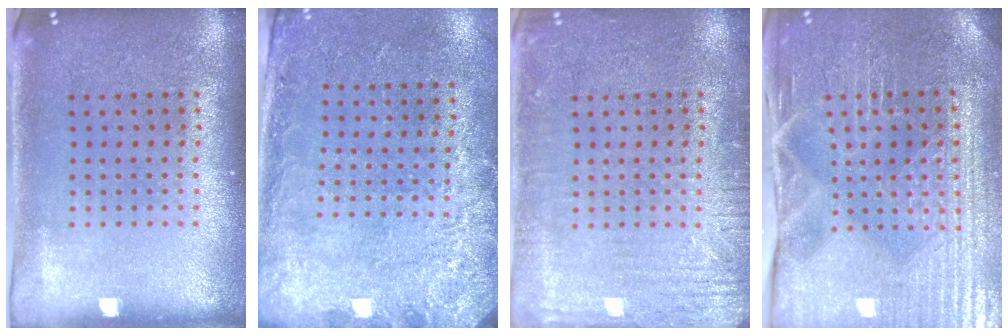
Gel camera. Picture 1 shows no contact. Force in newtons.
{"total": 2.8, "press": 1.9, "slide": 2.1}
{"total": 3.0, "press": 3.0, "slide": 0.3}
{"total": 4.2, "press": 4.1, "slide": 0.9}